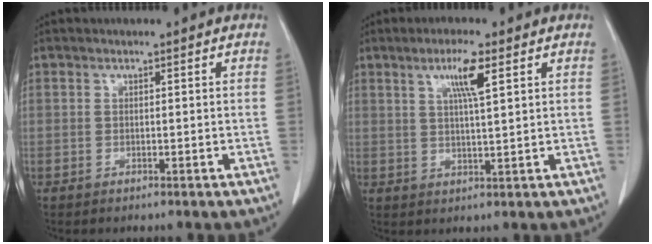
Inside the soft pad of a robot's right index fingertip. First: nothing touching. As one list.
[{"total": 5.3, "force": [2.5, 0.0, 4.7], "torque": [-0.084, -0.001, 0.042]}]